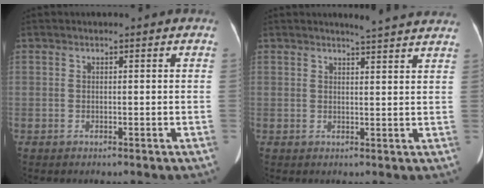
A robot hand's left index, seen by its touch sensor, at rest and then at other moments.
{"total": 7.4, "force": [6.9, -0.1, 2.5], "torque": [-0.036, 0.001, 0.069]}